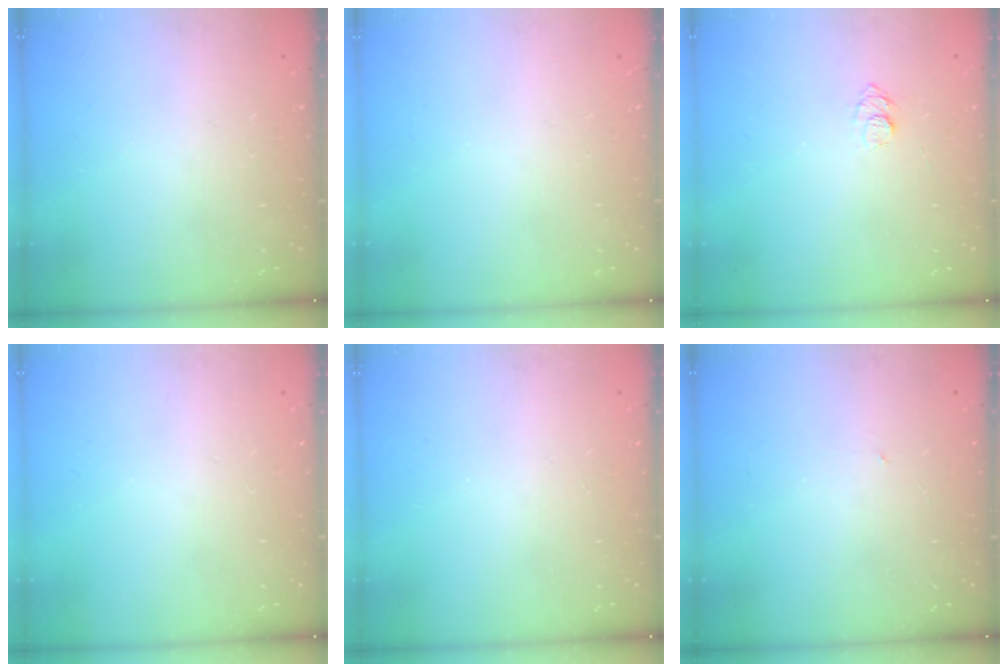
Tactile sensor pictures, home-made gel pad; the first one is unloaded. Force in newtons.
{"total": 0.0}
{"total": 5.0, "press": 5.0, "slide": 0.5}
{"total": 0.0}
{"total": 0.0}
{"total": 0.6, "press": 0.6, "slide": 0.1}